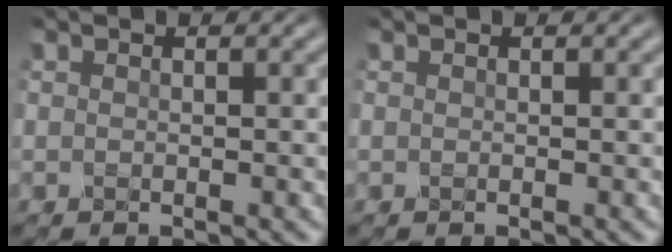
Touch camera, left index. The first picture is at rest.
{"total": 0.0}